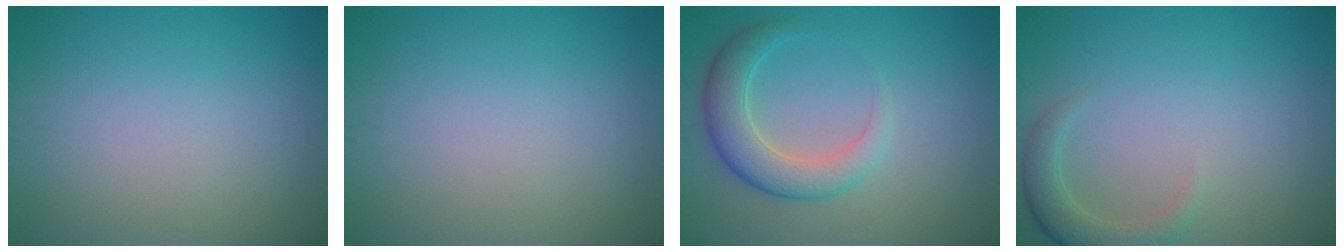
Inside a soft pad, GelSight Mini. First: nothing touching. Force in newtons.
{"total": 0.0}
{"total": 4.6, "press": 4.6, "slide": 0.3}
{"total": 2.7, "press": 2.6, "slide": 0.5}